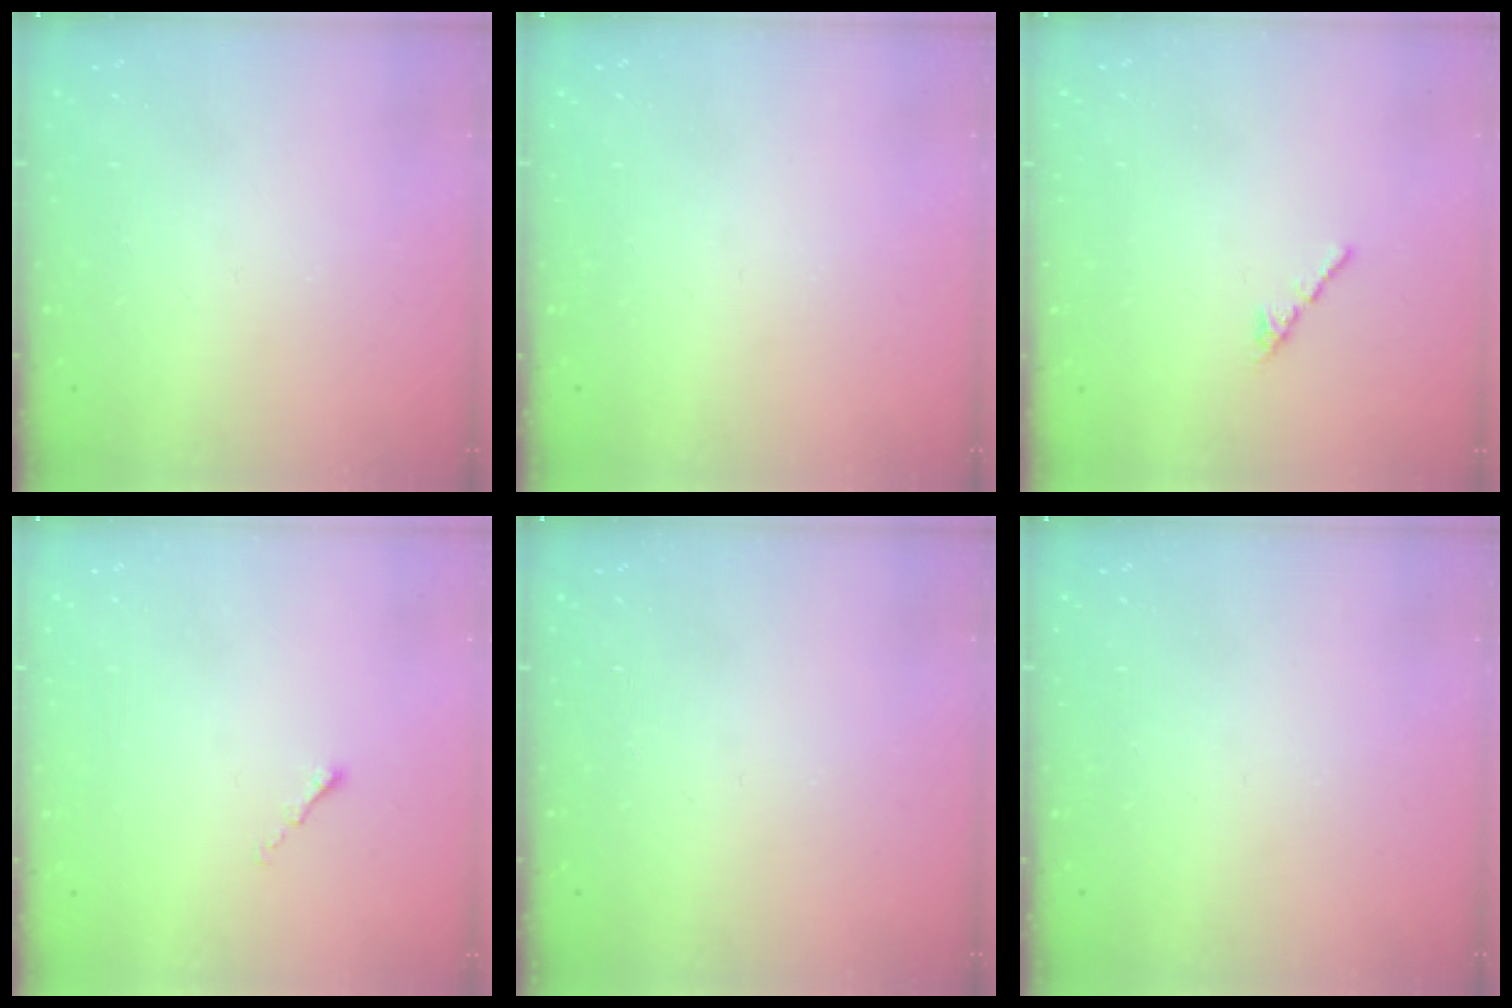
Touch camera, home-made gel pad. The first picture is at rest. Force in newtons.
{"total": 0.0}
{"total": 0.8, "press": 0.7, "slide": 0.5}
{"total": 0.0}
{"total": 0.0}
{"total": 0.0}